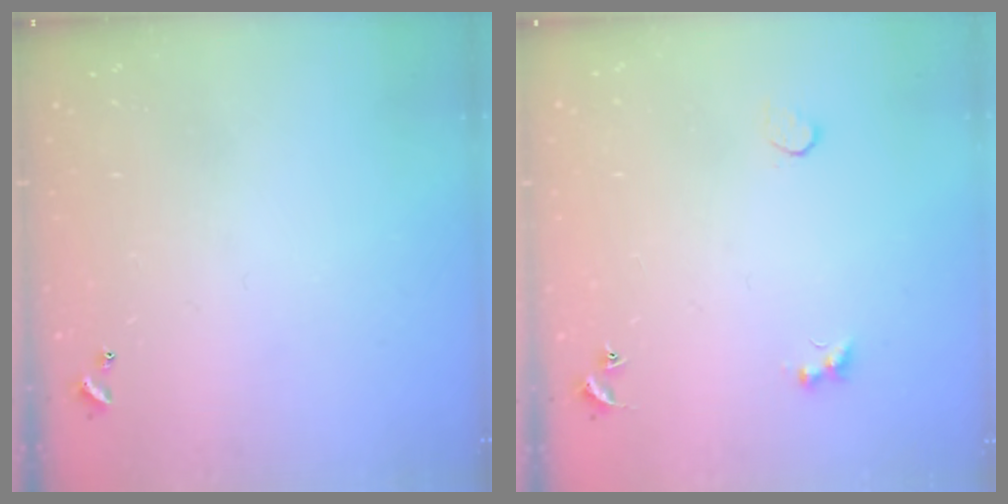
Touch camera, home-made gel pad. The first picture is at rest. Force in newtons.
{"total": 2.9, "press": 2.8, "slide": 0.8}